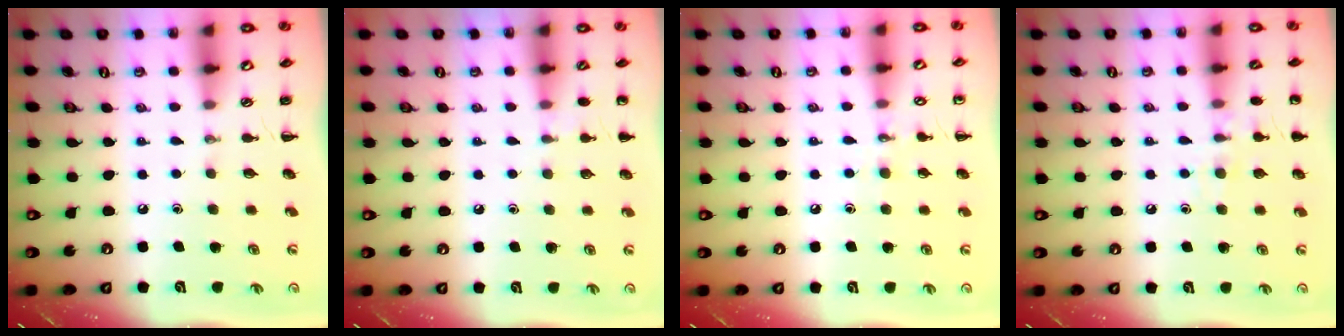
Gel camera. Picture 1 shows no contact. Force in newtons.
{"total": 5.4, "press": 5.1, "slide": 1.7}
{"total": 5.8, "press": 5.5, "slide": 1.7}
{"total": 8.3, "press": 8.2, "slide": 1.5}